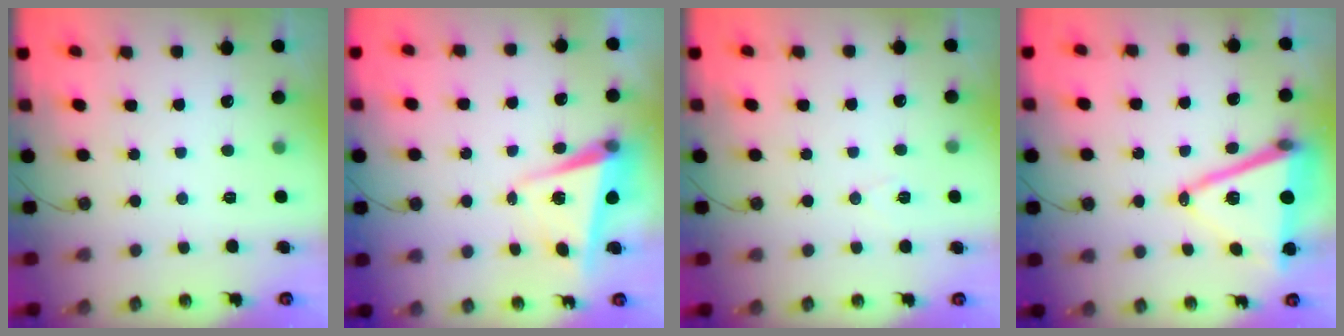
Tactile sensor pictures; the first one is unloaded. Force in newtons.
{"total": 5.3, "press": 5.2, "slide": 1.0}
{"total": 5.2, "press": 2.8, "slide": 4.4}
{"total": 15.8, "press": 15.3, "slide": 3.9}